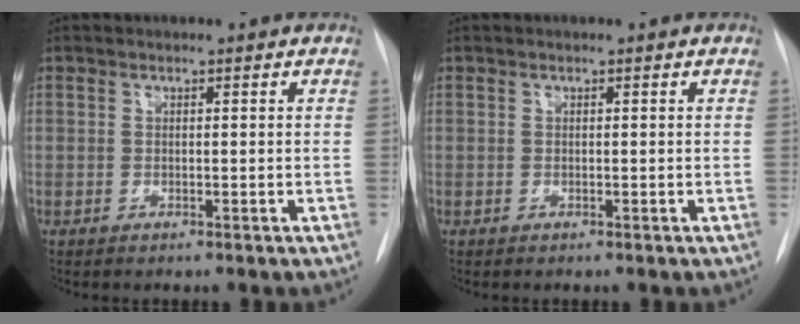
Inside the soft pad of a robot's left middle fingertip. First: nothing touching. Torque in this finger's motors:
{"motor_torque": [1.08, -1.06, 0.26, 0.02]}